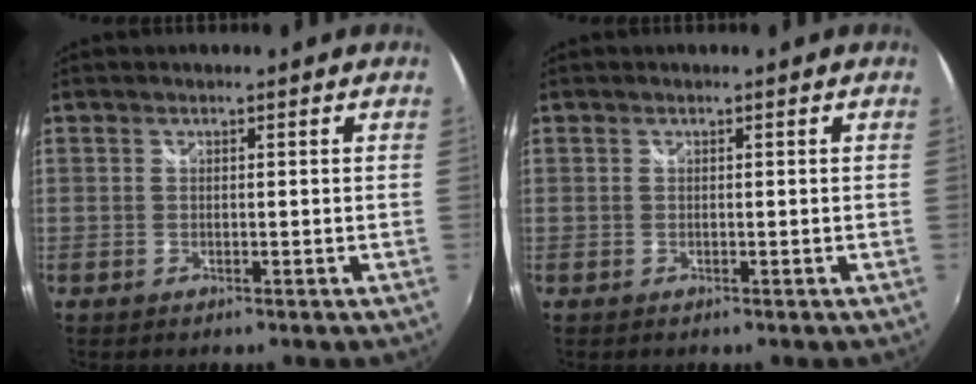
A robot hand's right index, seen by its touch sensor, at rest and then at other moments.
{"total": 0.0}